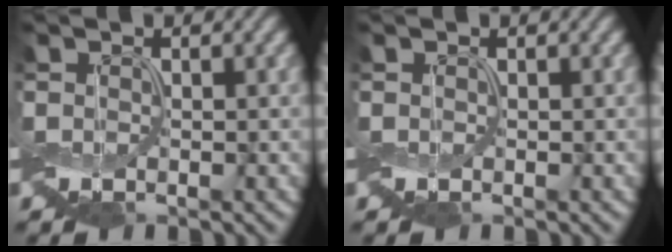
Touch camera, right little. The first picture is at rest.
{"total": 0.0}